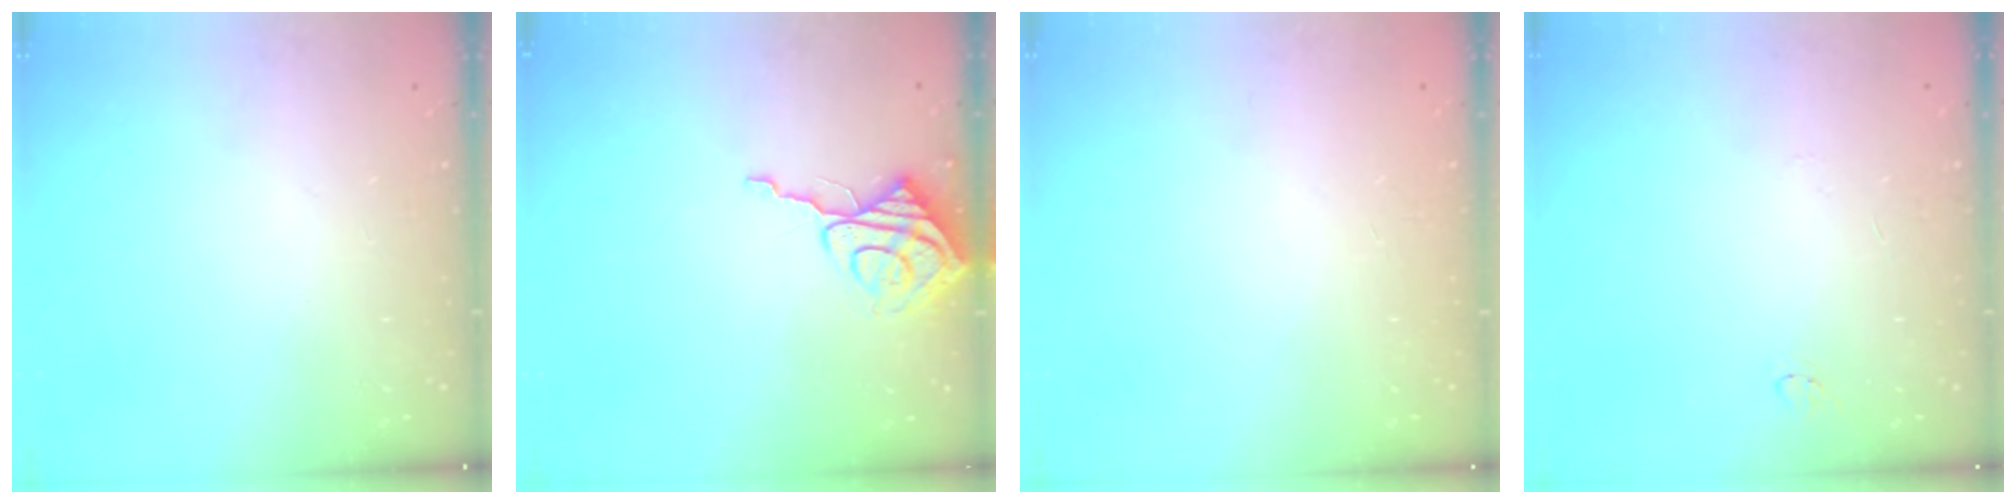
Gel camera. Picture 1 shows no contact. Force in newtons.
{"total": 8.5, "press": 8.4, "slide": 0.6}
{"total": 0.0}
{"total": 3.5, "press": 3.5, "slide": 0.4}